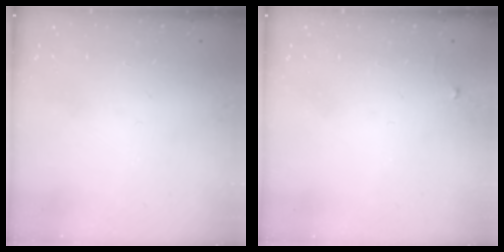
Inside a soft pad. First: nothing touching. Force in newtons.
{"total": 2.5, "press": 2.5, "slide": 0.4}